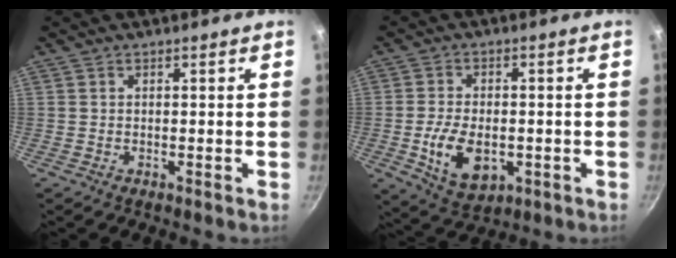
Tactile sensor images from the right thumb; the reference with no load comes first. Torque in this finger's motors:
{"motor_torque": [-0.20, 0.52, 1.10, -0.37, 0.01]}